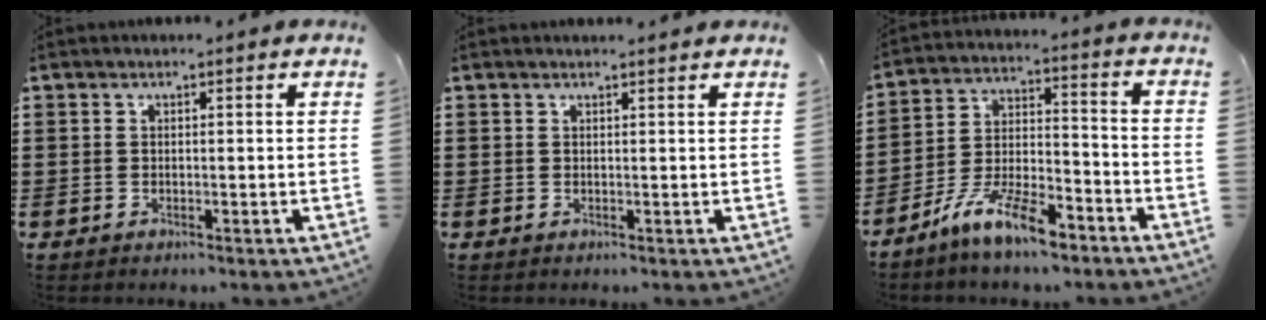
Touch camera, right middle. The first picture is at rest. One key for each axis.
{"total": 0.8, "fx": 0.8, "fy": 0.0, "fz": 0.1, "tx": 0.004, "ty": -0.004, "tz": 0.013}
{"total": 10.3, "fx": -8.2, "fy": 2.2, "fz": 5.7, "tx": -0.114, "ty": 0.018, "tz": -0.158}